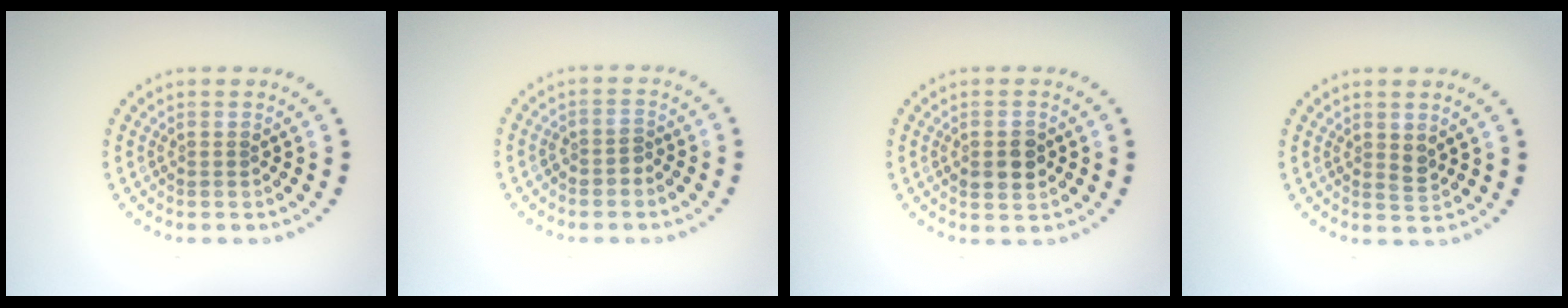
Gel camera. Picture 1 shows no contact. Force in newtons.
{"total": 1.1, "press": 1.0, "slide": 0.4}
{"total": 2.9, "press": 2.9, "slide": 0.2}
{"total": 1.1, "press": 1.0, "slide": 0.5}